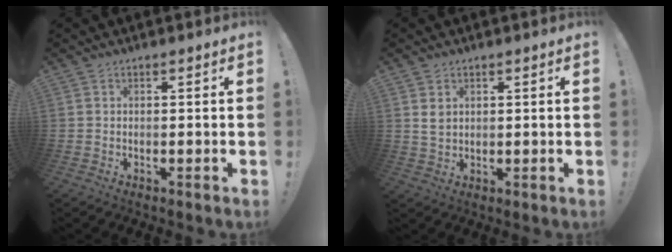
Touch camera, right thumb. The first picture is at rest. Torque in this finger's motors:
{"motor_torque": [-0.30, 0.24, -0.05, 0.19, -0.08]}